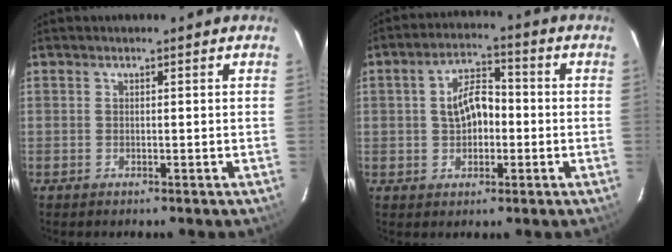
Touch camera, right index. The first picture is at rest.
{"total": 7.4, "force": [-0.4, 4.6, 5.7], "torque": [-0.106, 0.024, 0.002]}